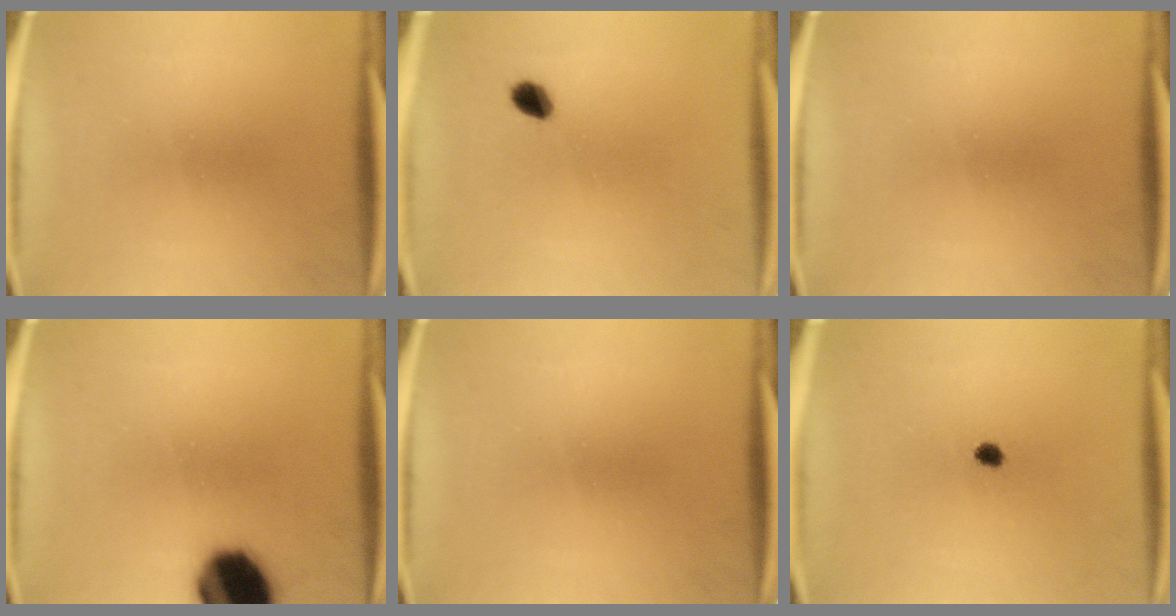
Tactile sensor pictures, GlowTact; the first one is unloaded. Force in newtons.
{"total": 2.9}
{"total": 0.0}
{"total": 18.4}
{"total": 0.0}
{"total": 1.8}